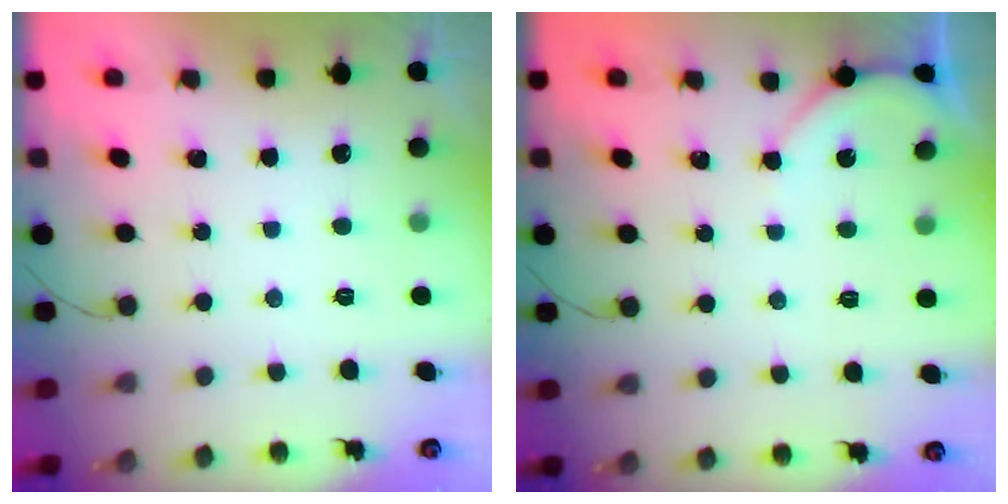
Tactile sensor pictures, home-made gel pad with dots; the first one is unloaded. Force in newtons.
{"total": 2.2, "press": 2.2, "slide": 0.3}